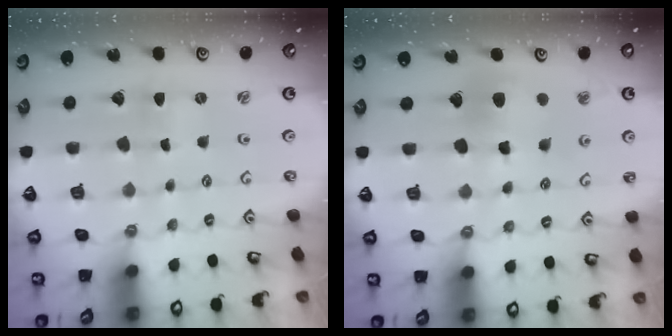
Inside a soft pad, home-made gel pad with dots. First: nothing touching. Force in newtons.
{"total": 11.2, "press": 11.1, "slide": 1.4}